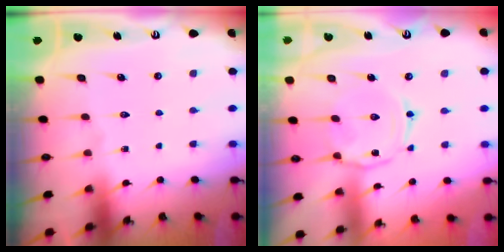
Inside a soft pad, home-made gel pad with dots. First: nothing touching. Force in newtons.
{"total": 4.0, "press": 4.0, "slide": 0.5}